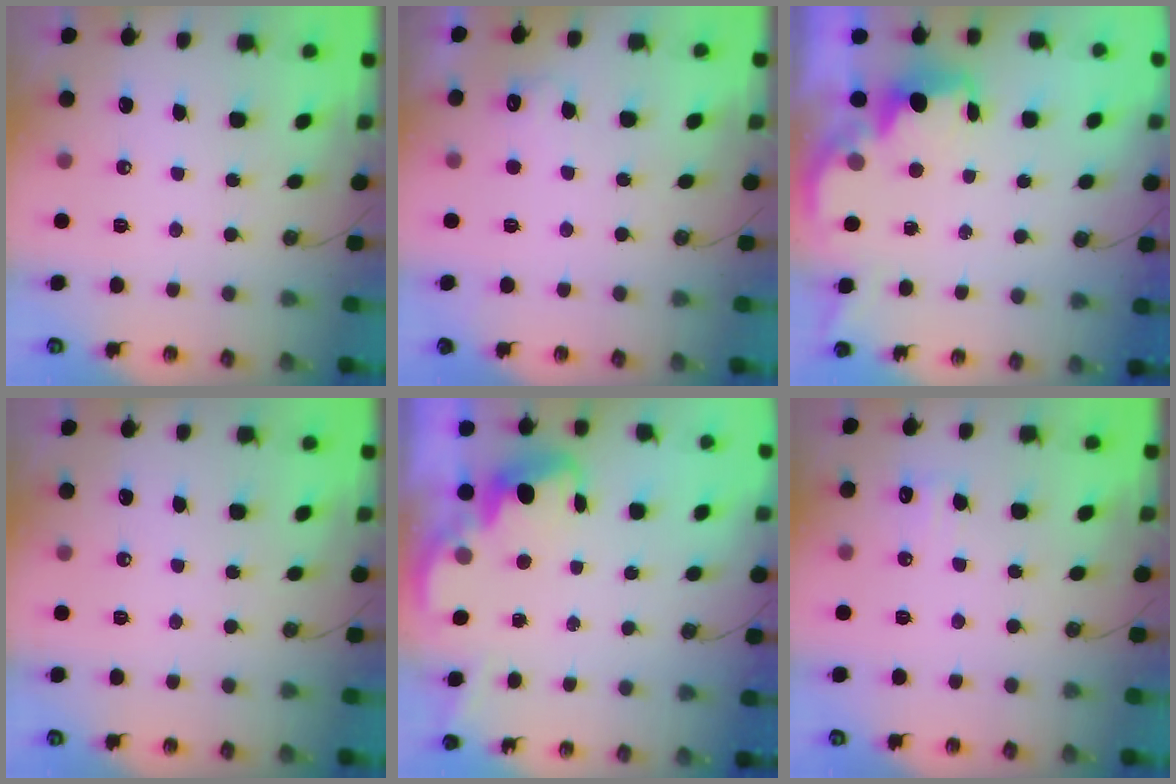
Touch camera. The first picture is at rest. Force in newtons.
{"total": 5.1, "press": 4.9, "slide": 1.3}
{"total": 2.0, "press": 1.8, "slide": 0.7}
{"total": 0.0}
{"total": 2.6, "press": 2.5, "slide": 0.8}
{"total": 6.0, "press": 5.9, "slide": 1.3}